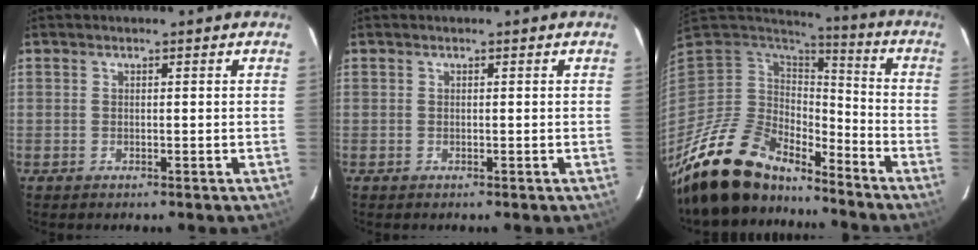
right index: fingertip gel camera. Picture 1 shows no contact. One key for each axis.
{"total": 0.0}
{"total": 19.4, "fx": -16.3, "fy": 7.2, "fz": 7.7, "tx": -0.166, "ty": -0.018, "tz": -0.287}